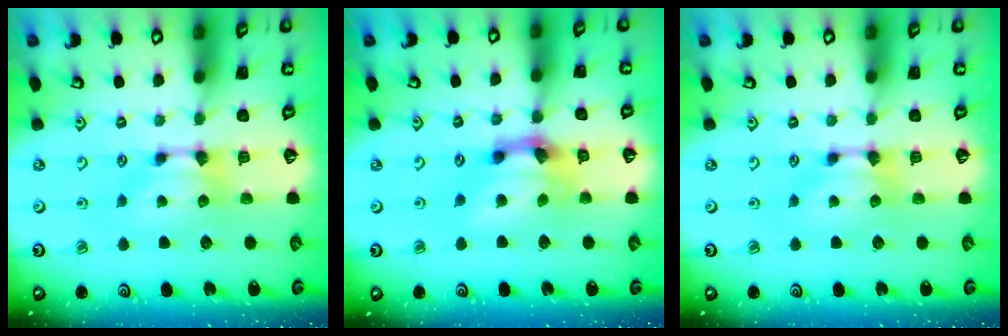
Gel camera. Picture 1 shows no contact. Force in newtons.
{"total": 4.8, "press": 4.3, "slide": 2.0}
{"total": 0.0}